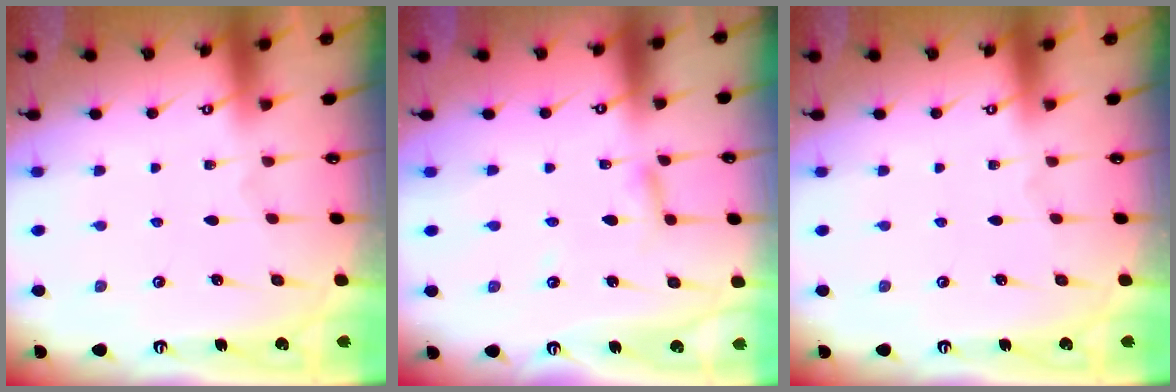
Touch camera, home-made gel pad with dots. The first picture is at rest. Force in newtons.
{"total": 2.7, "press": 2.7, "slide": 0.3}
{"total": 0.0}